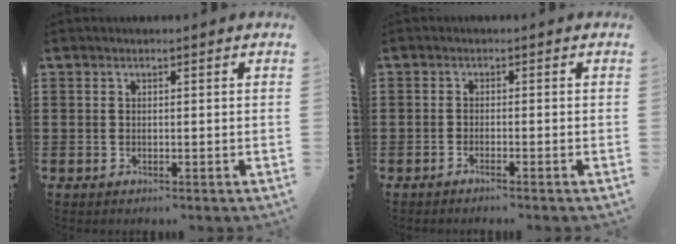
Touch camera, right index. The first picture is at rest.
{"total": 1.0, "force": [-0.9, -0.2, 0.5], "torque": [-0.009, -0.001, -0.017]}